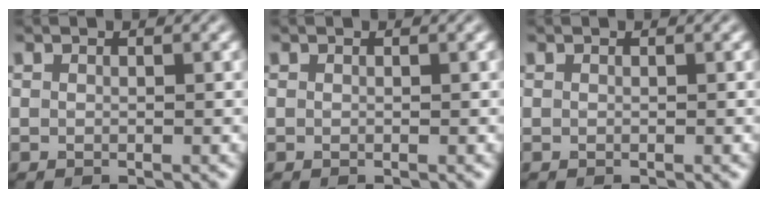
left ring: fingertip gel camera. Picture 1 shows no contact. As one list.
[{"total": 0.0}, {"total": 0.0}]